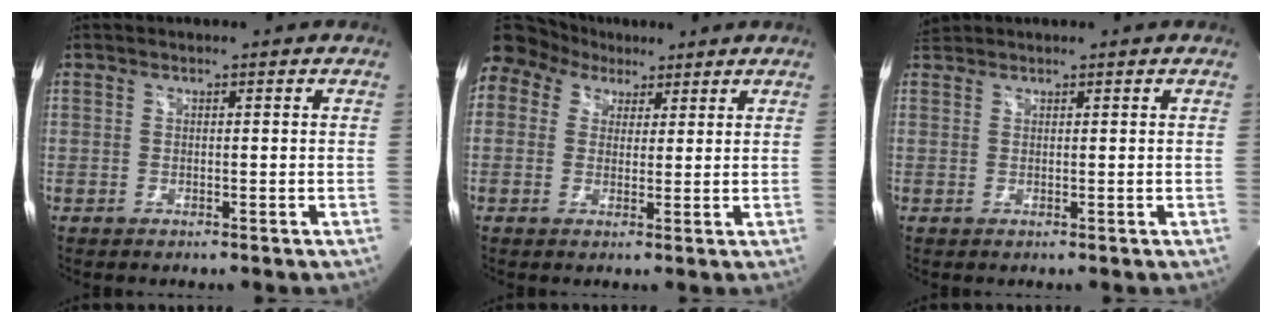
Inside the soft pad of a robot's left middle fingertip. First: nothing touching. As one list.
[{"total": 15.6, "force": [8.9, 11.7, 5.2], "torque": [-0.175, 0.083, 0.172]}, {"total": 1.3, "force": [1.3, 0.2, -0.2], "torque": [-0.007, 0.013, 0.030]}]